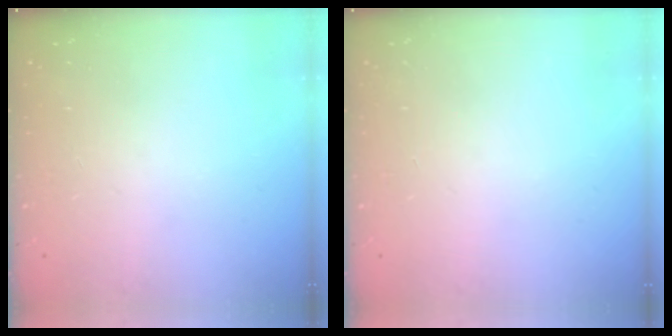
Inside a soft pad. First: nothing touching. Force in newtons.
{"total": 0.0}